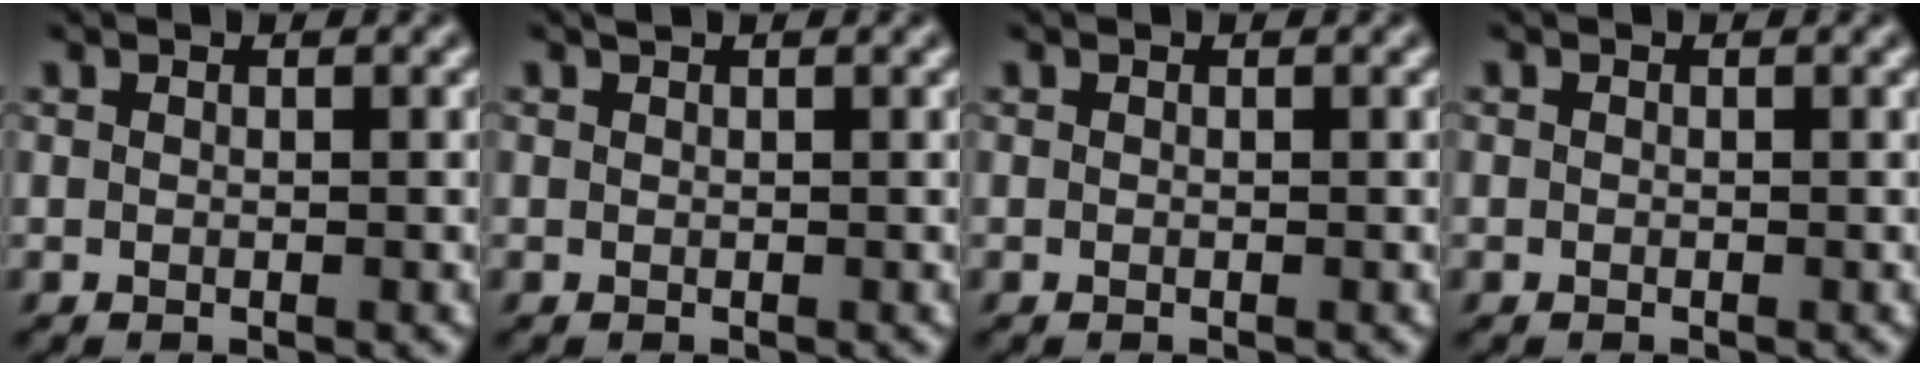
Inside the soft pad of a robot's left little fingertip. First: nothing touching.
{"total": 0.5, "force": [0.3, 0.5, 0.0], "torque": [-0.002, 0.001, 0.005]}
{"total": 0.0}
{"total": 0.6, "force": [-0.1, 0.6, 0.0], "torque": [0.006, -0.002, -0.005]}